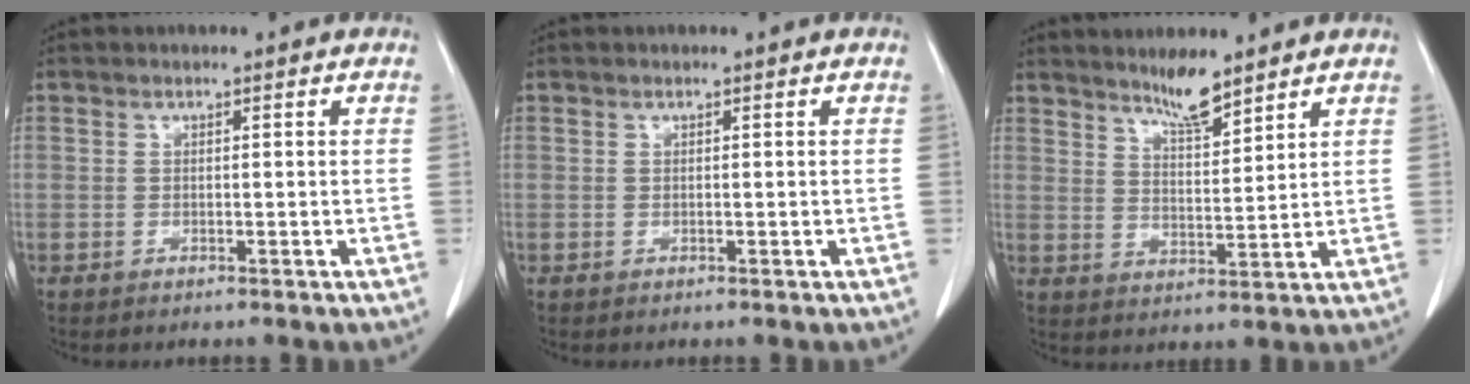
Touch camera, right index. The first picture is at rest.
{"total": 0.0}
{"total": 5.4, "force": [4.7, 0.5, 2.7], "torque": [-0.051, -0.007, 0.086]}